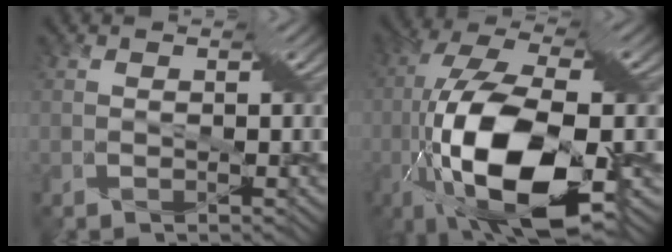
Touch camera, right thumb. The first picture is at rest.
{"total": 16.8, "force": [-5.1, 6.4, 14.7], "torque": [-0.310, -0.001, -0.091]}